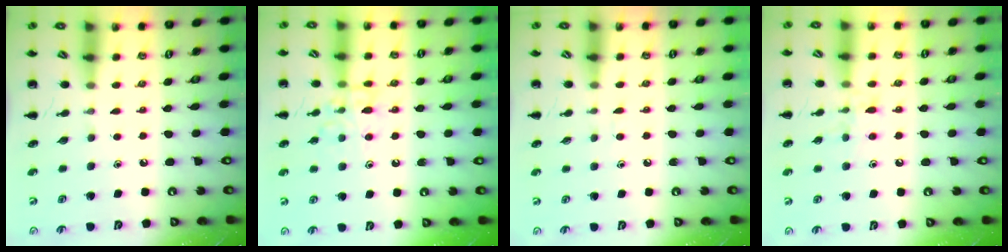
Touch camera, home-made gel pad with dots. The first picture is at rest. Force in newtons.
{"total": 10.7, "press": 10.7, "slide": 0.8}
{"total": 3.0, "press": 2.8, "slide": 1.2}
{"total": 7.9, "press": 7.8, "slide": 1.4}